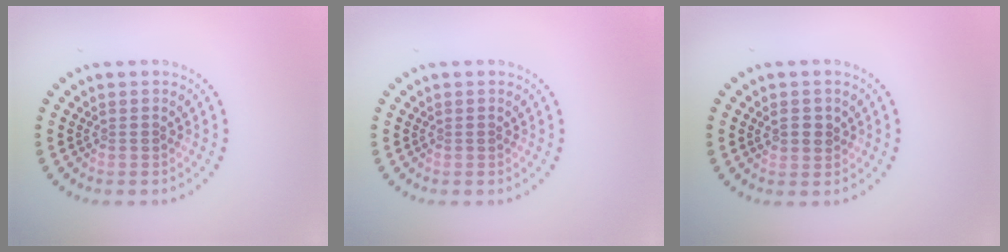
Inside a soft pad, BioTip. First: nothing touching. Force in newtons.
{"total": 0.0}
{"total": 1.3, "press": 1.2, "slide": 0.4}